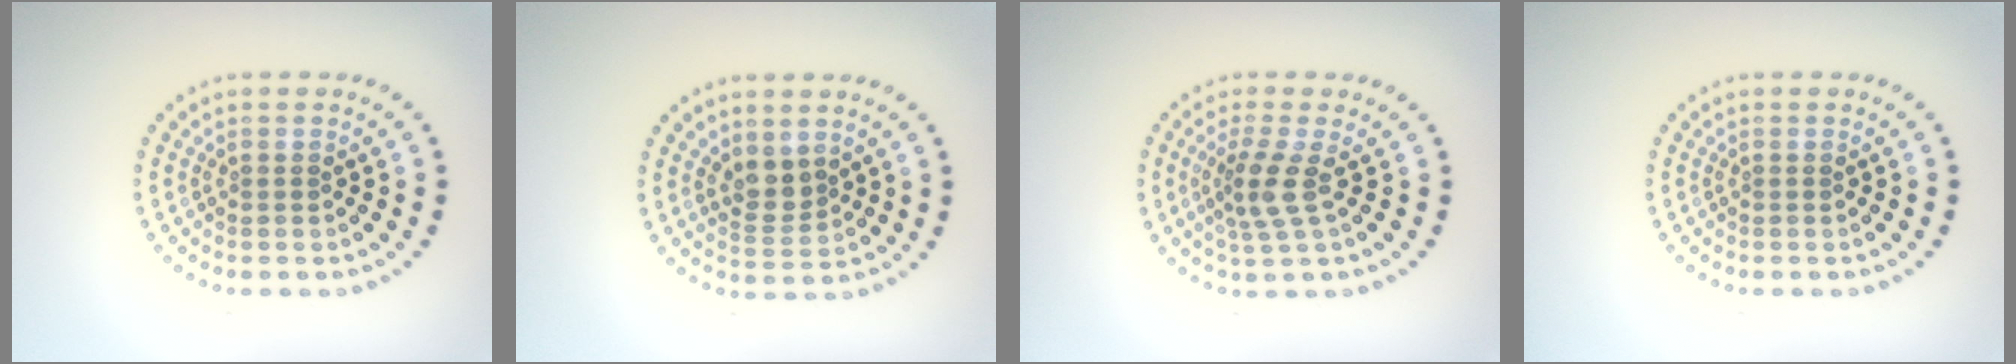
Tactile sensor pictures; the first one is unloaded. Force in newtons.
{"total": 2.4, "press": 2.0, "slide": 1.2}
{"total": 2.9, "press": 2.2, "slide": 1.8}
{"total": 0.0}